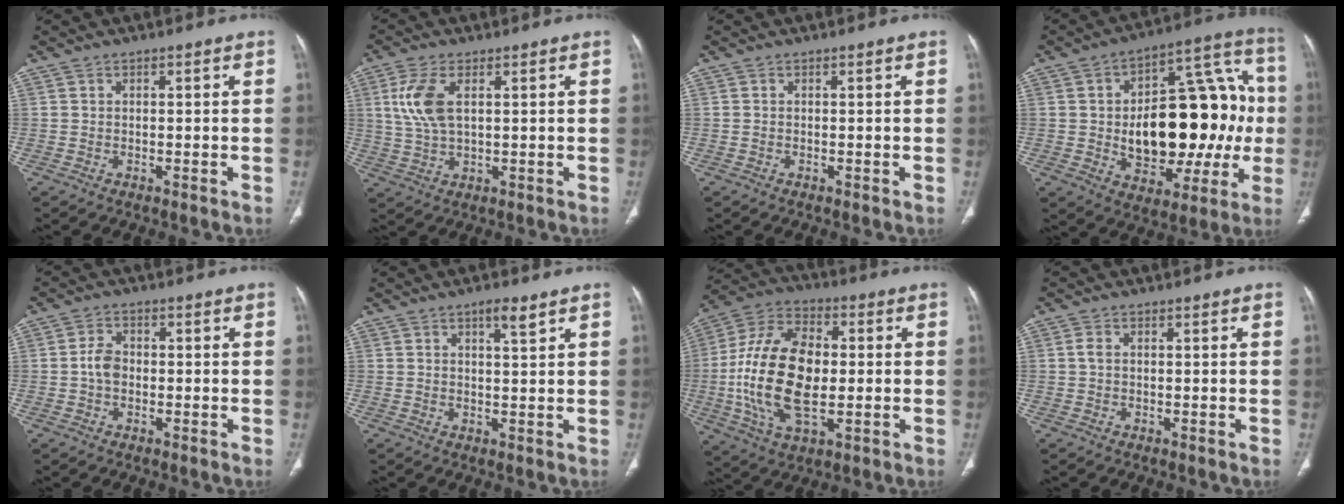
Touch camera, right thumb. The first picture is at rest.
{"total": 7.8, "force": [2.2, 3.8, 6.5], "torque": [-0.152, -0.001, 0.047]}
{"total": 0.0}
{"total": 27.0, "force": [-1.2, 15.3, 22.2], "torque": [-0.285, 0.035, 0.000]}
{"total": 3.5, "force": [-0.5, 2.6, 2.4], "torque": [-0.038, 0.010, -0.016]}
{"total": 3.0, "force": [1.9, 0.5, 2.3], "torque": [-0.037, -0.013, 0.032]}
{"total": 20.0, "force": [-1.1, 11.2, 16.6], "torque": [-0.323, 0.012, -0.018]}
{"total": 1.2, "force": [0.0, 0.8, 0.9], "torque": [-0.018, 0.002, -0.002]}